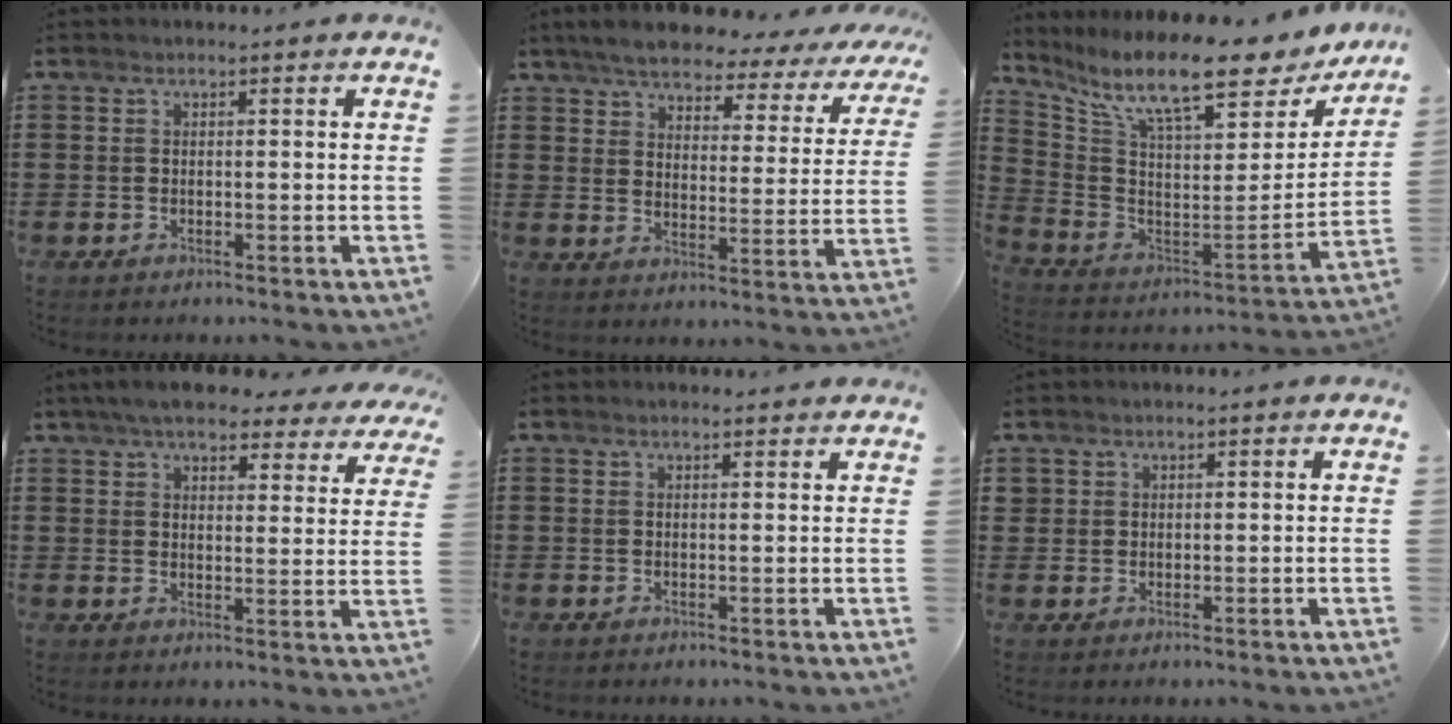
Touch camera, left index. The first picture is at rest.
{"total": 5.5, "force": [5.1, 1.1, 1.8], "torque": [-0.062, -0.029, 0.085]}
{"total": 13.6, "force": [10.1, 2.8, 8.8], "torque": [-0.180, -0.073, 0.167]}
{"total": 6.1, "force": [5.6, 0.9, 2.2], "torque": [-0.057, -0.021, 0.099]}
{"total": 1.2, "force": [1.1, 0.1, 0.4], "torque": [-0.008, 0.000, 0.021]}
{"total": 1.5, "force": [1.0, 1.1, 0.1], "torque": [-0.006, 0.004, 0.020]}